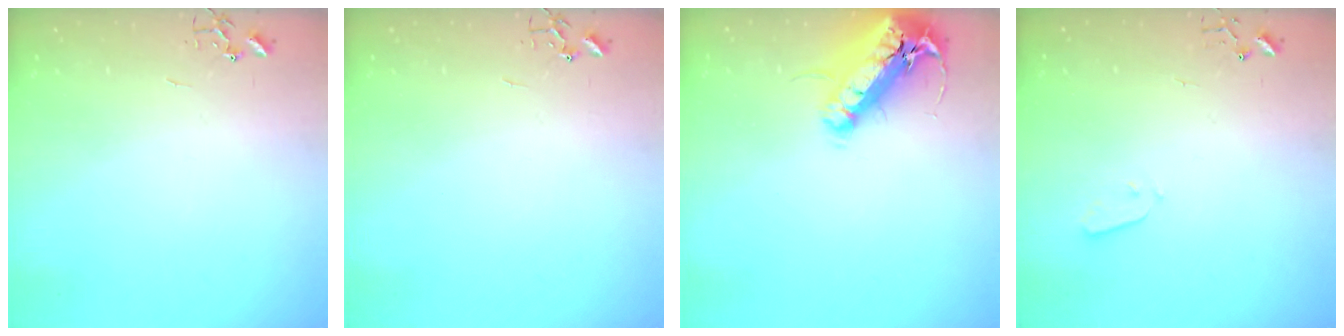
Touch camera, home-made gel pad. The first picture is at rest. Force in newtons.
{"total": 0.0}
{"total": 18.8, "press": 18.4, "slide": 3.8}
{"total": 3.2, "press": 3.2, "slide": 0.1}